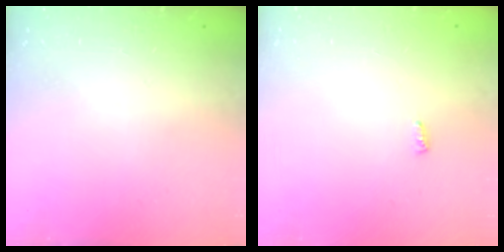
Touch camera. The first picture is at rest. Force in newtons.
{"total": 2.8, "press": 2.8, "slide": 0.4}